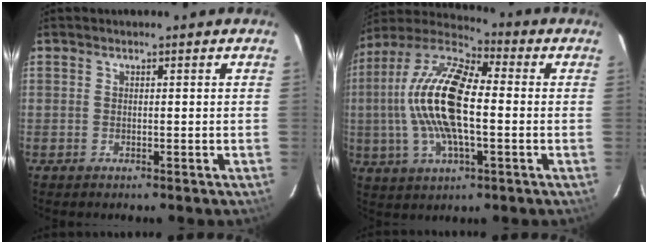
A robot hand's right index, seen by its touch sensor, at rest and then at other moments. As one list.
[{"total": 18.8, "force": [-0.2, 7.1, 17.4], "torque": [-0.345, 0.009, -0.016]}]